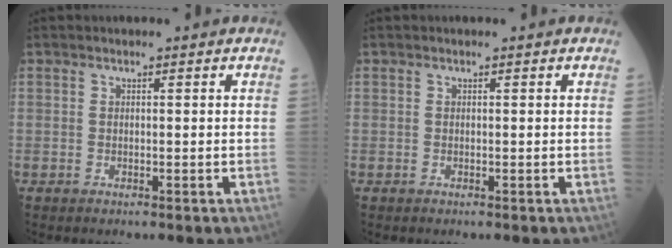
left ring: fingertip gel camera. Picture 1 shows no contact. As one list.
[{"total": 0.0}]